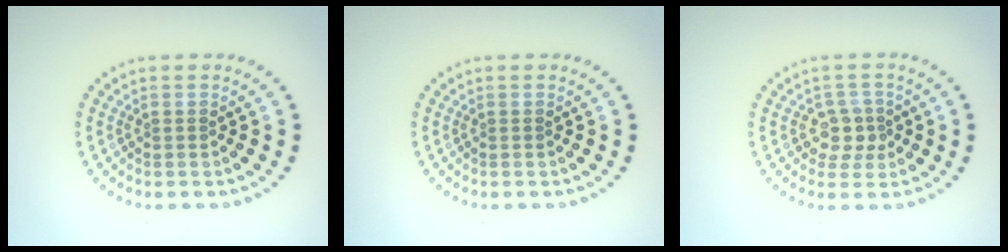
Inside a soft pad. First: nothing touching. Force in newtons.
{"total": 0.0}
{"total": 2.5, "press": 2.2, "slide": 1.1}